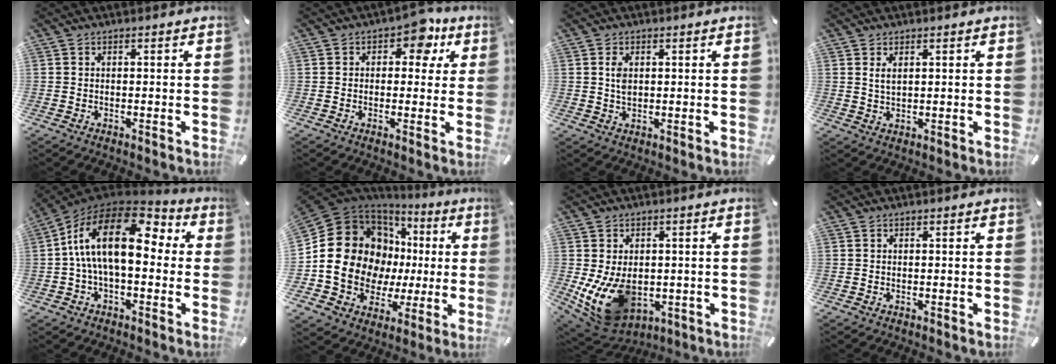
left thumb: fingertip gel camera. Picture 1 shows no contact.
{"total": 7.6, "force": [3.2, 4.9, 4.9], "torque": [-0.049, -0.012, 0.048]}
{"total": 2.9, "force": [0.7, 1.8, 2.2], "torque": [-0.057, 0.003, 0.008]}
{"total": 2.2, "force": [1.1, 1.0, 1.7], "torque": [-0.037, 0.001, 0.019]}
{"total": 19.0, "force": [3.7, 9.6, 16.0], "torque": [-0.313, -0.011, 0.059]}
{"total": 20.7, "force": [2.5, 17.1, 11.4], "torque": [-0.217, -0.032, 0.066]}
{"total": 12.6, "force": [-2.0, 9.4, 8.2], "torque": [-0.162, -0.007, -0.030]}
{"total": 0.0}